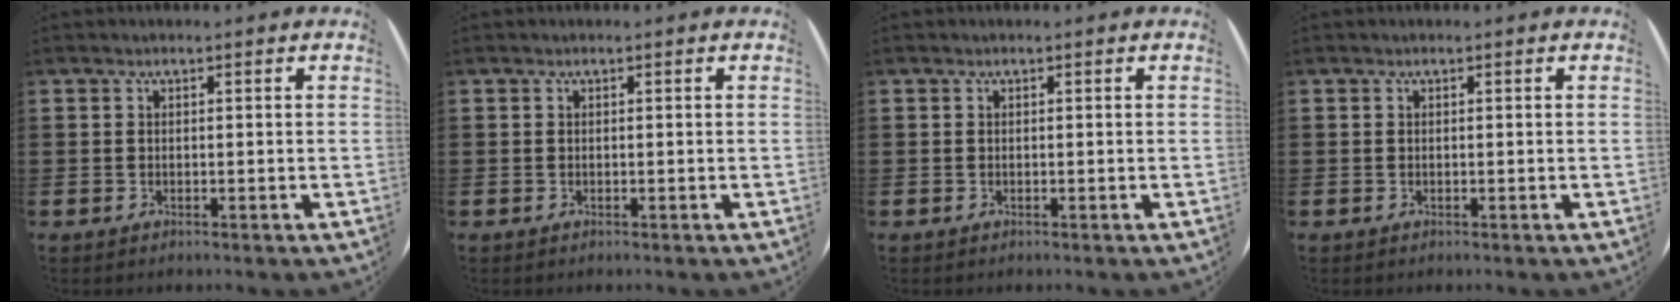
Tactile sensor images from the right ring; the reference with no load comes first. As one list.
[{"total": 0.0}, {"total": 0.0}, {"total": 0.0}]